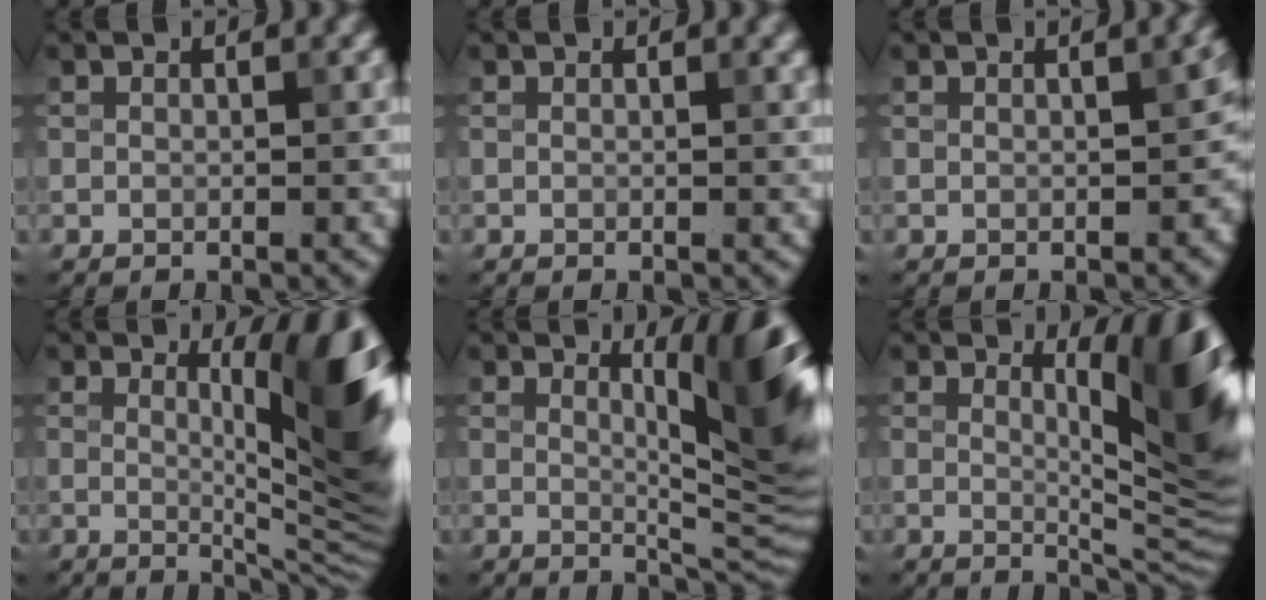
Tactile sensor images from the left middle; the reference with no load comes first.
{"total": 1.3, "force": [0.7, 0.6, 0.9], "torque": [0.000, 0.005, 0.010]}
{"total": 2.8, "force": [0.2, 1.3, 2.4], "torque": [-0.020, 0.008, 0.011]}
{"total": 10.7, "force": [1.7, 2.8, 10.2], "torque": [-0.104, -0.004, 0.029]}
{"total": 9.6, "force": [2.6, 2.3, 8.9], "torque": [-0.101, 0.004, 0.044]}
{"total": 10.5, "force": [3.0, 2.8, 9.7], "torque": [-0.099, 0.003, 0.047]}